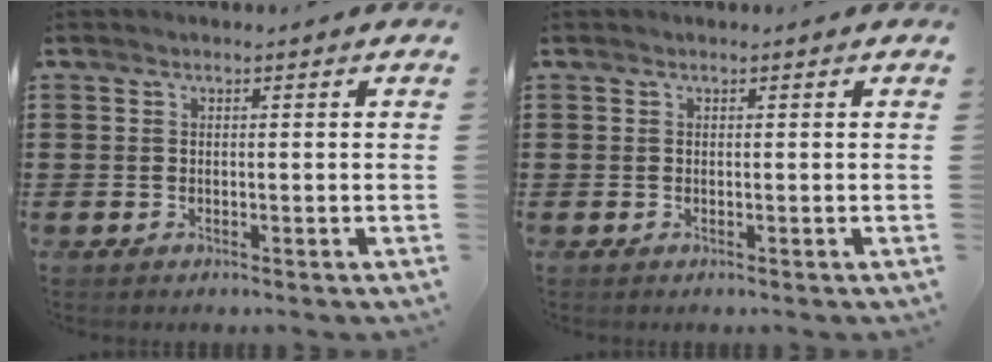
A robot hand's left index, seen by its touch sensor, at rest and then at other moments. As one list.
[{"total": 0.0}]